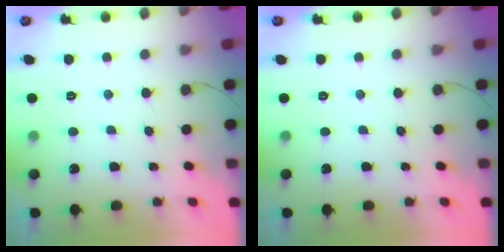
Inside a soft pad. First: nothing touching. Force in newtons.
{"total": 0.0}